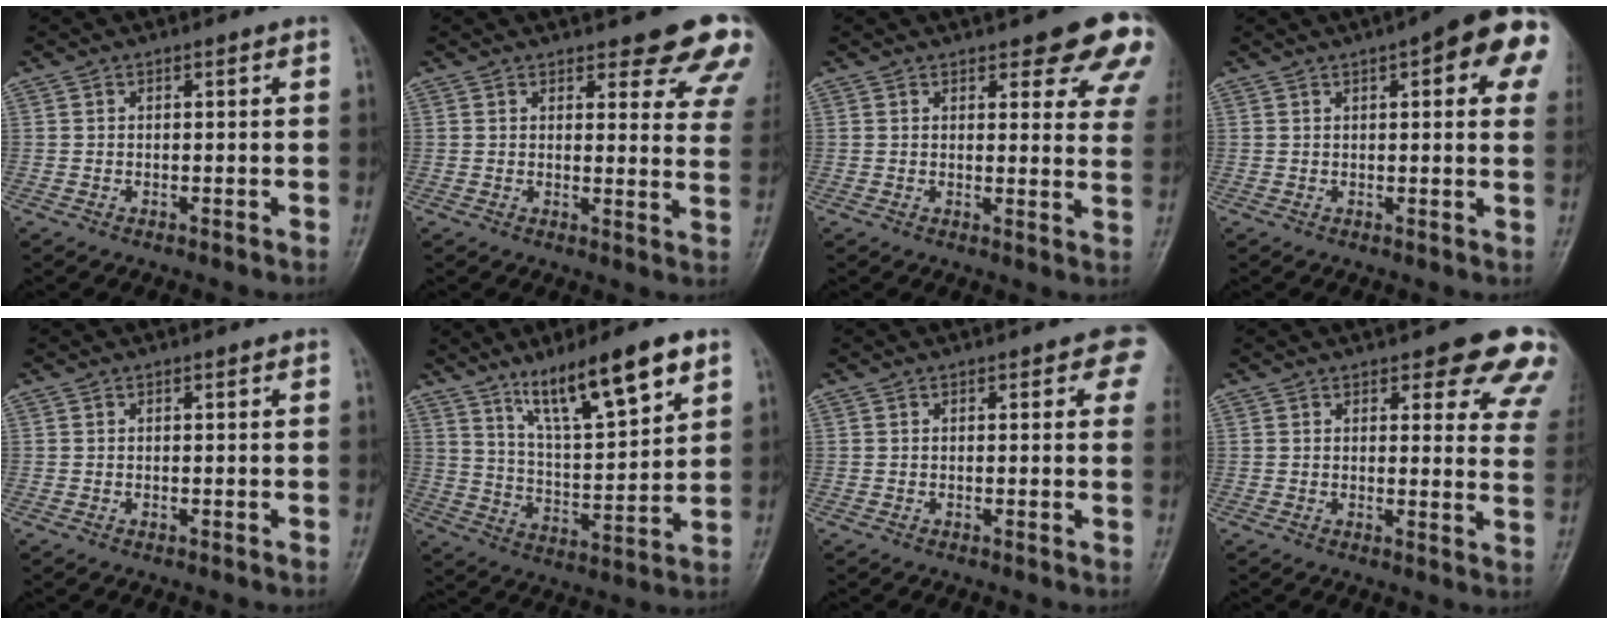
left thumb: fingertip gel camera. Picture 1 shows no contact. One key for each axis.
{"total": 13.7, "fx": 10.8, "fy": 4.4, "fz": 7.3, "tx": -0.034, "ty": -0.056, "tz": 0.103}
{"total": 13.5, "fx": 9.1, "fy": 4.5, "fz": 8.9, "tx": -0.061, "ty": -0.039, "tz": 0.089}
{"total": 14.3, "fx": 5.4, "fy": 4.2, "fz": 12.6, "tx": -0.134, "ty": 0.000, "tz": 0.053}
{"total": 0.0}
{"total": 16.0, "fx": 9.9, "fy": 3.5, "fz": 12.1, "tx": -0.188, "ty": -0.044, "tz": 0.178}
{"total": 4.5, "fx": 2.0, "fy": 2.1, "fz": 3.4, "tx": -0.007, "ty": -0.002, "tz": 0.012}
{"total": 12.8, "fx": 9.1, "fy": 4.5, "fz": 7.8, "tx": -0.037, "ty": -0.042, "tz": 0.083}